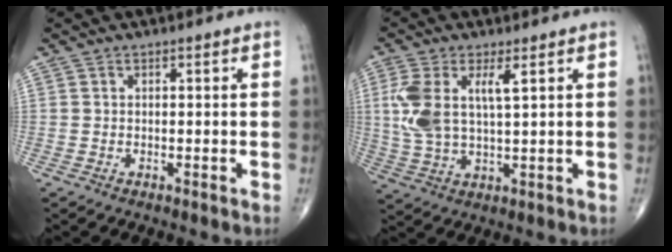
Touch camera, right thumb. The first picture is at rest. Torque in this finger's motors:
{"motor_torque": [0.14, 0.28, 1.26, 0.39, 0.35]}